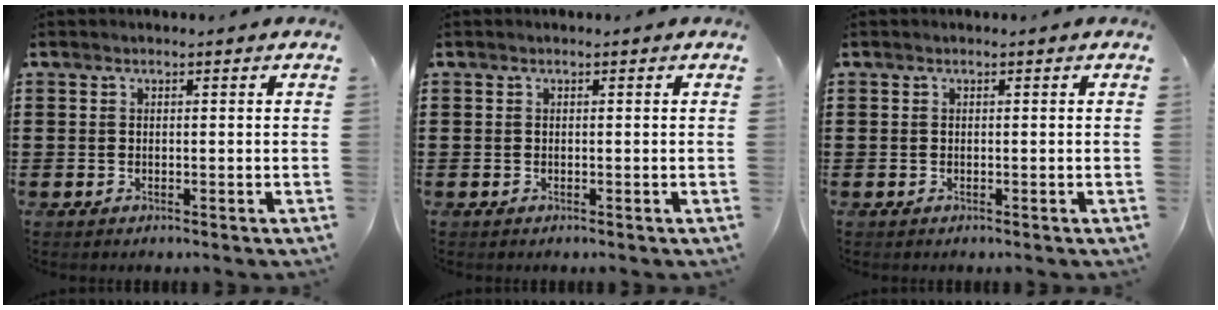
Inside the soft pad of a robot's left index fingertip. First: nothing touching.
{"total": 0.0}
{"total": 0.0}